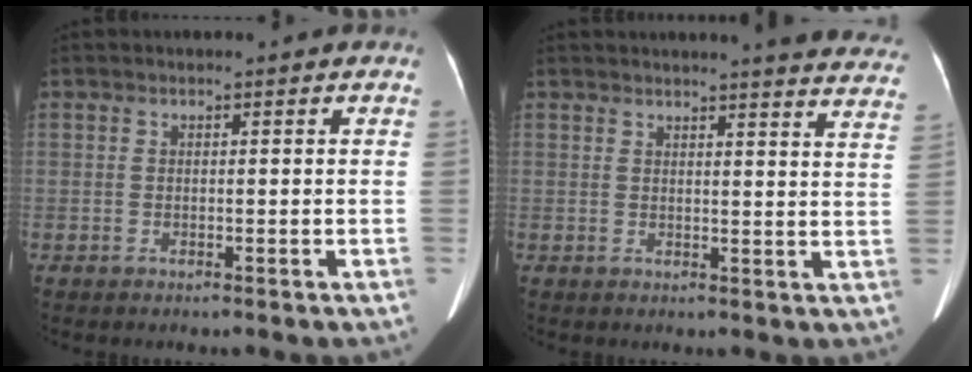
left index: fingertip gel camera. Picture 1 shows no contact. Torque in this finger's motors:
{"motor_torque": [0.19, -0.43, 0.05, 0.03]}